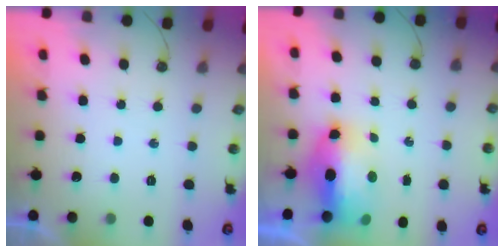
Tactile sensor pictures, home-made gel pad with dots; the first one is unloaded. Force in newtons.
{"total": 11.3, "press": 11.2, "slide": 1.8}